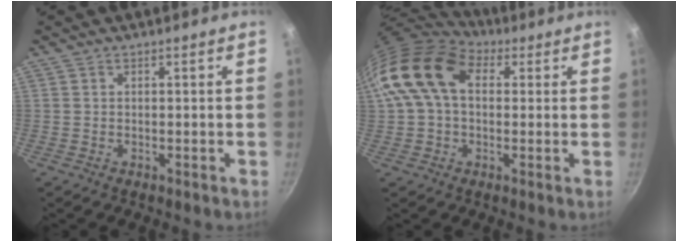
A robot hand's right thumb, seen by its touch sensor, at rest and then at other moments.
{"total": 15.0, "force": [3.4, 10.1, 10.5], "torque": [-0.176, 0.020, 0.045]}